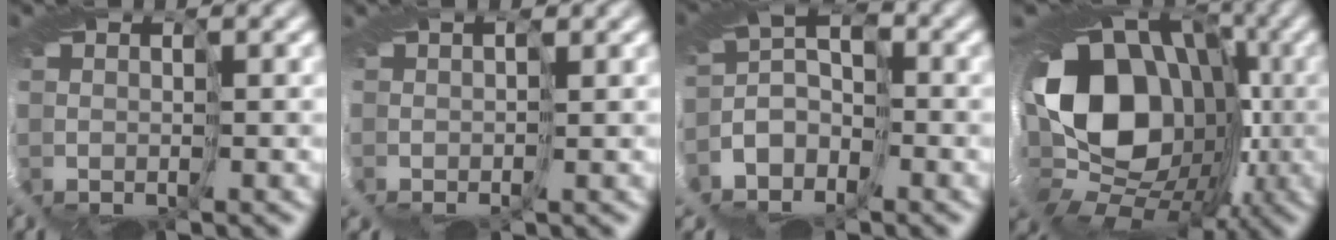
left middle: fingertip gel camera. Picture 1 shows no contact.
{"total": 0.7, "force": [0.6, -0.3, -0.2], "torque": [0.016, 0.007, -0.006]}
{"total": 3.3, "force": [-3.0, 1.0, 0.9], "torque": [-0.002, 0.001, -0.078]}
{"total": 14.8, "force": [0.0, 12.1, 8.5], "torque": [-0.120, 0.002, -0.026]}